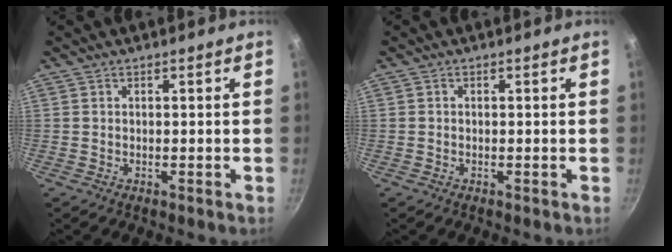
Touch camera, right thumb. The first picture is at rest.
{"total": 0.0}